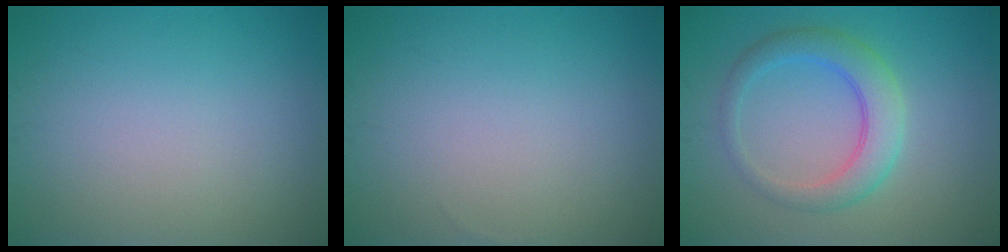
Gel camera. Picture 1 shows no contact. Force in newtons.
{"total": 0.0}
{"total": 4.1, "press": 4.1, "slide": 0.1}